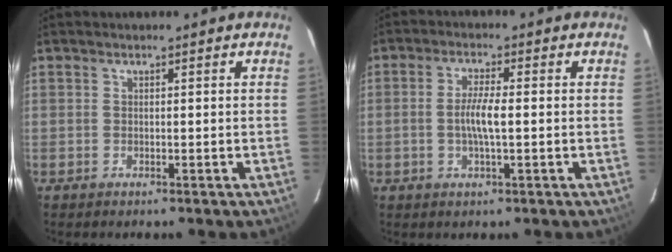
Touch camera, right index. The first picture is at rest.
{"total": 4.8, "force": [-0.6, 0.8, 4.7], "torque": [-0.089, 0.001, -0.011]}